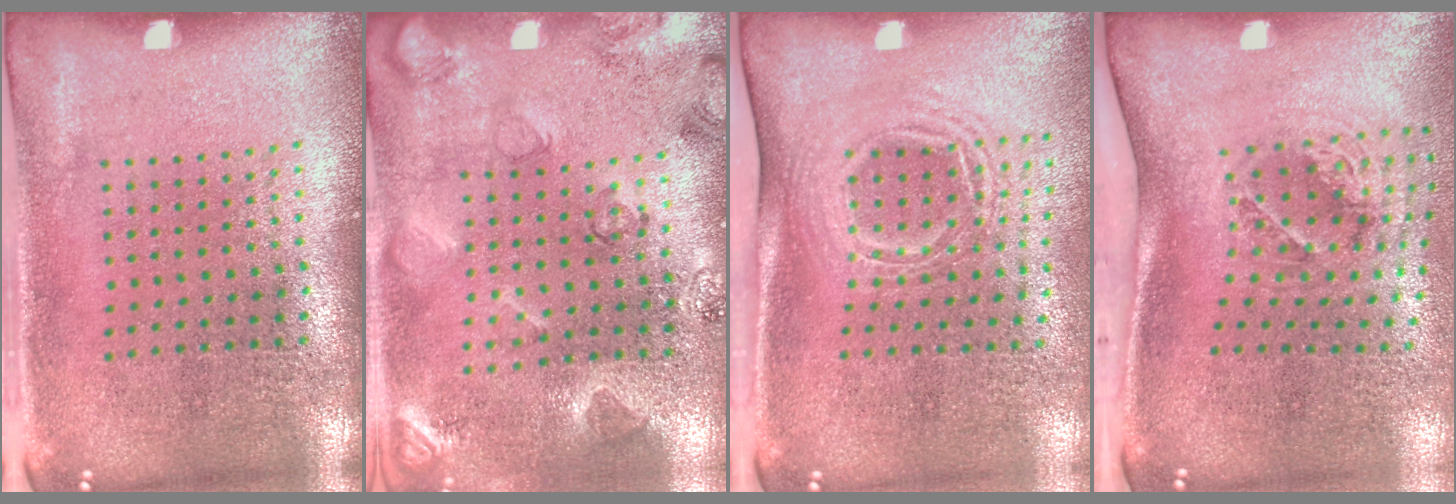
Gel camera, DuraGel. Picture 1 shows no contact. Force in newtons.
{"total": 2.2, "press": 2.1, "slide": 0.7}
{"total": 1.7, "press": 1.2, "slide": 1.2}
{"total": 1.8, "press": 1.3, "slide": 1.3}